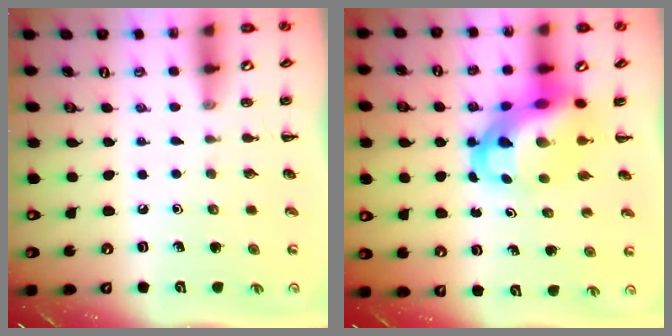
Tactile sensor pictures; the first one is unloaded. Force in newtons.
{"total": 12.4, "press": 11.9, "slide": 3.2}